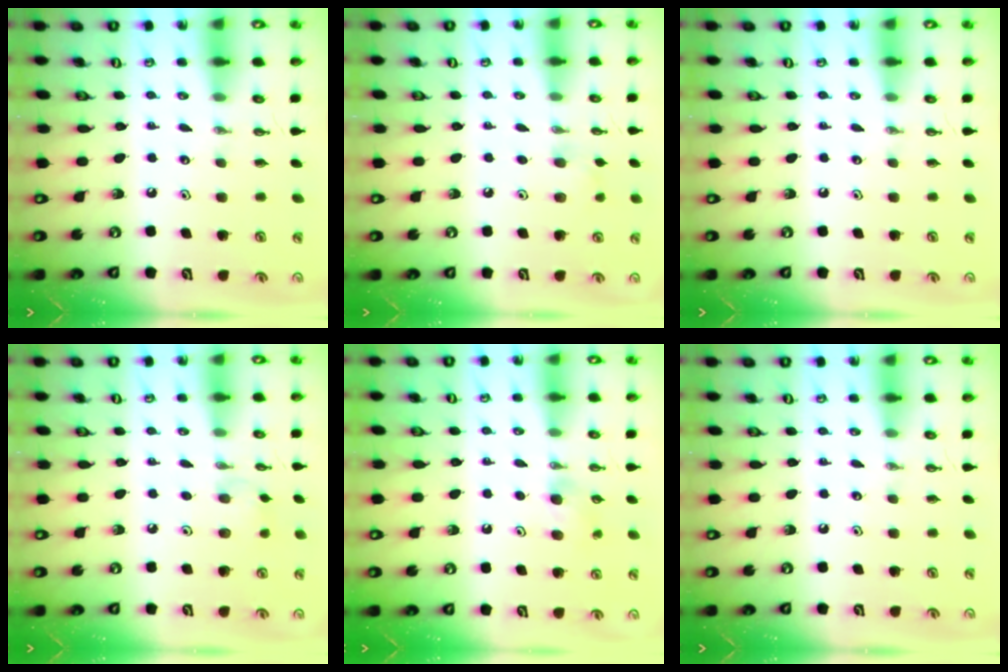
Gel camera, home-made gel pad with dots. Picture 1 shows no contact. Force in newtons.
{"total": 6.4, "press": 6.4, "slide": 1.0}
{"total": 0.0}
{"total": 5.3, "press": 5.2, "slide": 0.9}
{"total": 5.3, "press": 5.1, "slide": 1.4}
{"total": 0.0}